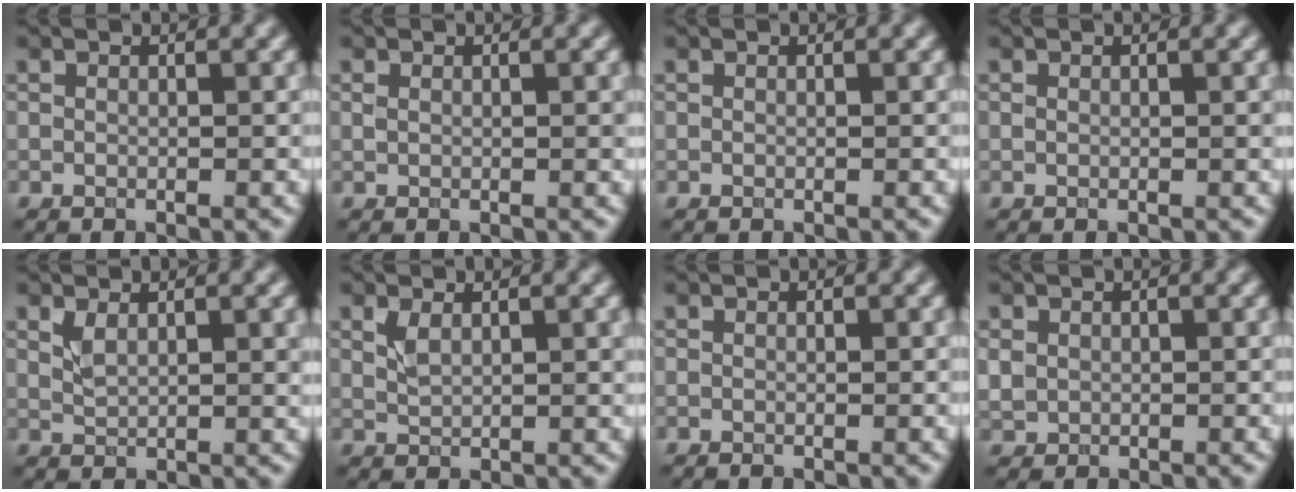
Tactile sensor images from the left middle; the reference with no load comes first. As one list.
[{"total": 1.1, "force": [0.4, 0.5, 1.0], "torque": [-0.018, -0.002, 0.008]}, {"total": 0.0}, {"total": 0.8, "force": [0.2, 0.4, 0.7], "torque": [-0.010, 0.000, 0.005]}, {"total": 2.4, "force": [1.2, 0.9, 1.9], "torque": [-0.040, -0.002, 0.028]}, {"total": 2.1, "force": [1.1, 0.8, 1.6], "torque": [-0.034, -0.001, 0.024]}, {"total": 0.0}, {"total": 1.2, "force": [0.3, 1.1, 0.4], "torque": [-0.008, -0.002, 0.008]}]